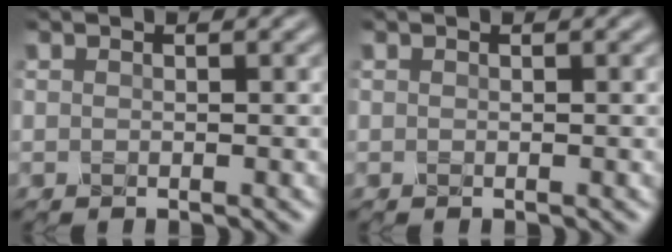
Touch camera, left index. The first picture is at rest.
{"total": 0.0}